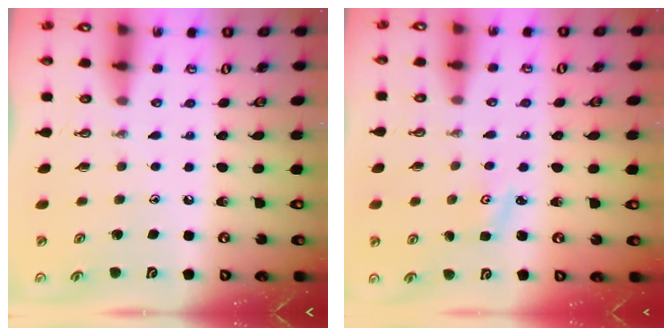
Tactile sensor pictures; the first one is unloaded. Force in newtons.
{"total": 2.0, "press": 2.0, "slide": 0.3}